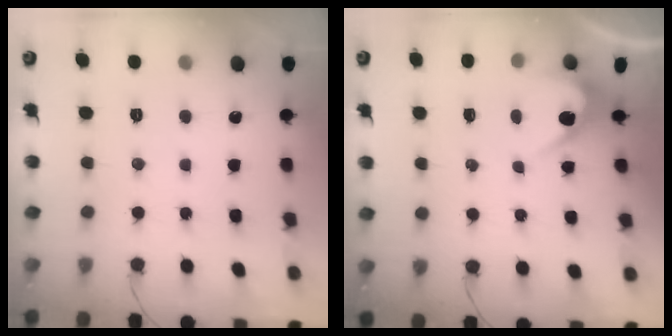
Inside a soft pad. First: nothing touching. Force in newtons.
{"total": 2.8, "press": 2.8, "slide": 0.2}